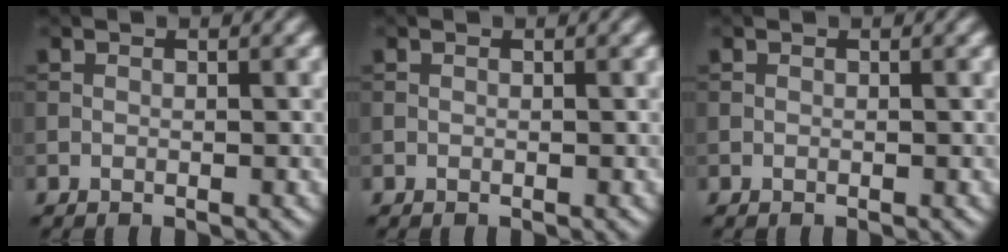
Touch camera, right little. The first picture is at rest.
{"total": 0.0}
{"total": 0.0}